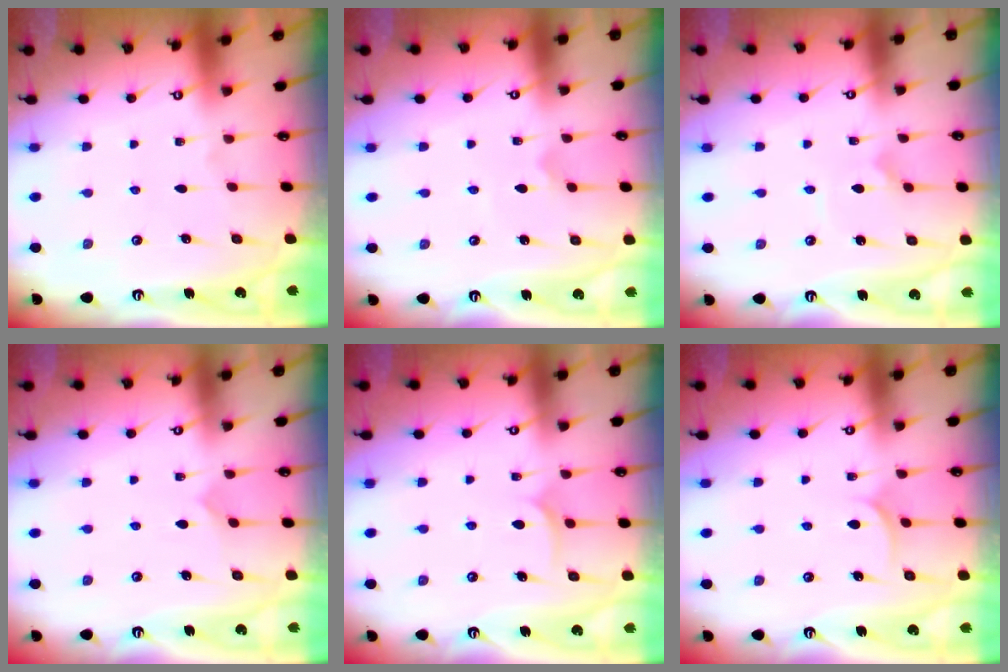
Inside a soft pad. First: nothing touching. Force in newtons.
{"total": 2.1, "press": 2.1, "slide": 0.6}
{"total": 3.6, "press": 3.6, "slide": 0.2}
{"total": 2.8, "press": 2.7, "slide": 0.2}
{"total": 6.5, "press": 6.5, "slide": 0.3}
{"total": 5.4, "press": 5.4, "slide": 0.6}